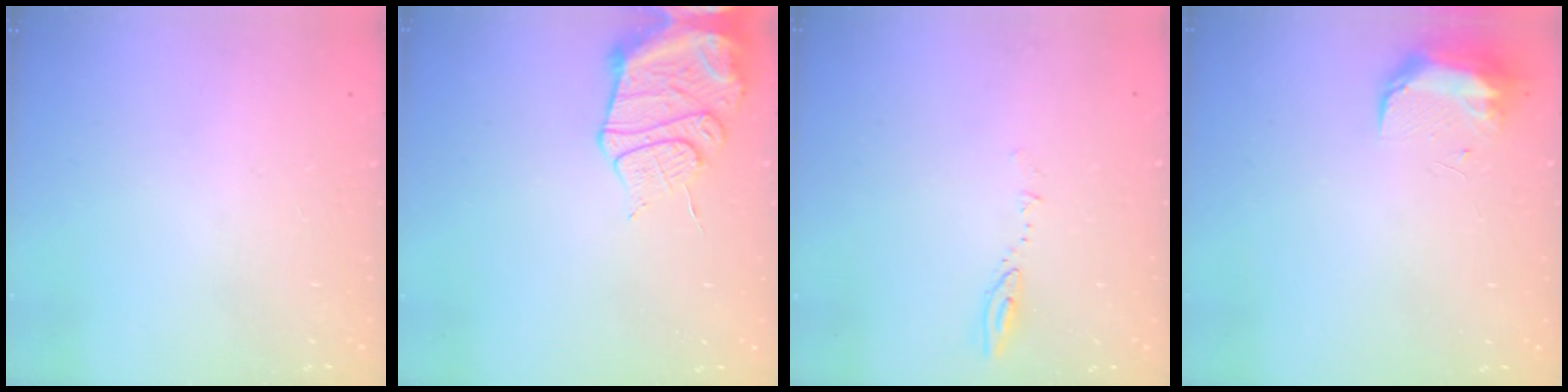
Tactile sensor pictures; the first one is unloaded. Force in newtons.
{"total": 13.1, "press": 13.0, "slide": 1.6}
{"total": 4.5, "press": 4.4, "slide": 0.5}
{"total": 8.9, "press": 8.8, "slide": 1.1}